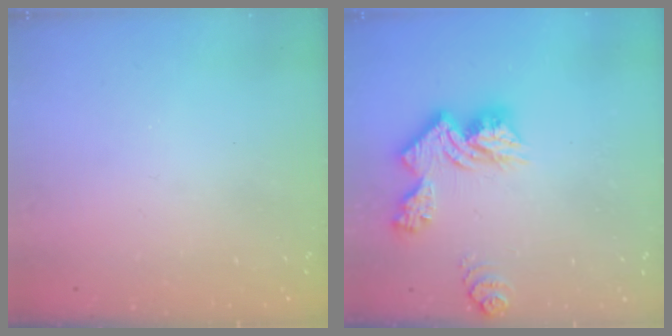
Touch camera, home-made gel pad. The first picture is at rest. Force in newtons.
{"total": 13.2, "press": 13.2, "slide": 1.1}